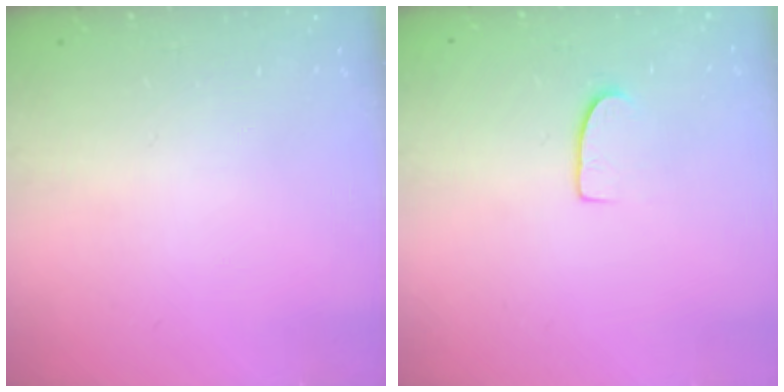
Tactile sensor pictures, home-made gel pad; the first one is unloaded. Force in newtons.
{"total": 5.8, "press": 5.8, "slide": 0.5}